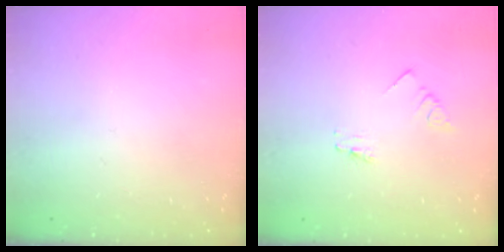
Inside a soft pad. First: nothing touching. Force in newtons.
{"total": 0.0}